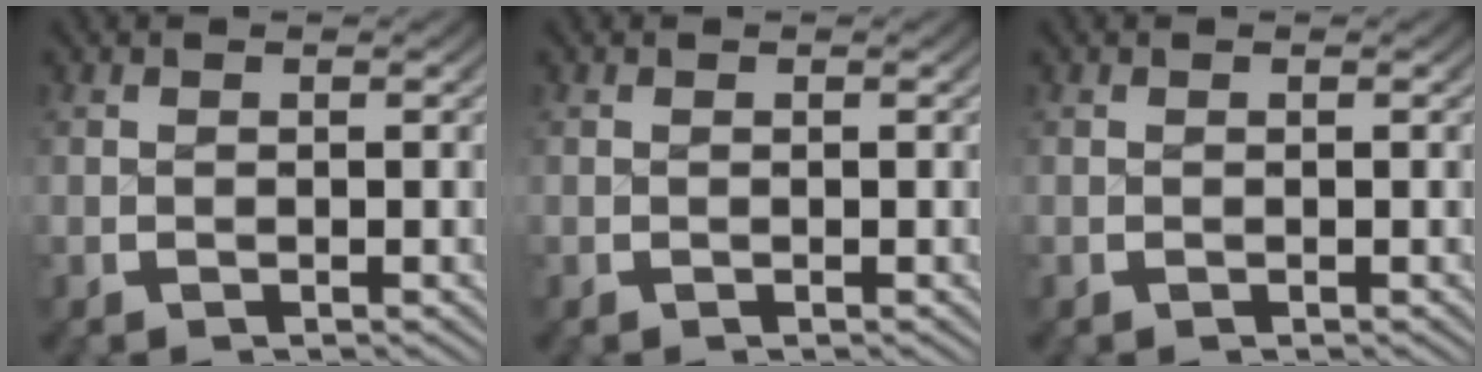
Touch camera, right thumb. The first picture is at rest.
{"total": 0.0}
{"total": 0.0}